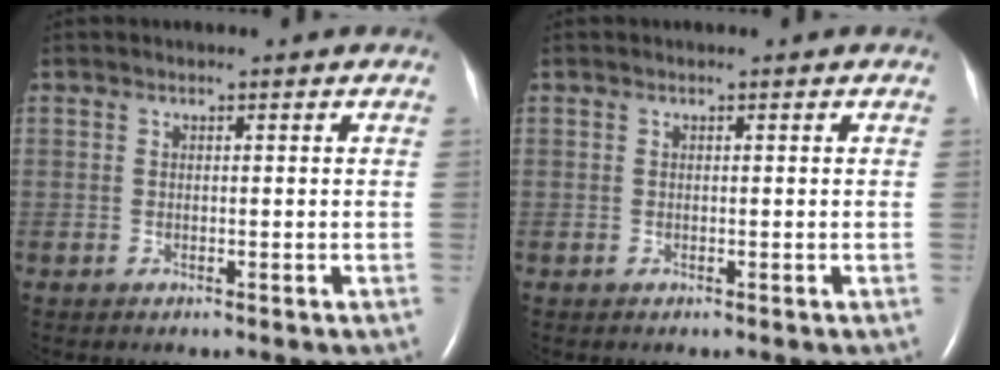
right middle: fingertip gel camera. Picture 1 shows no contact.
{"total": 0.0}